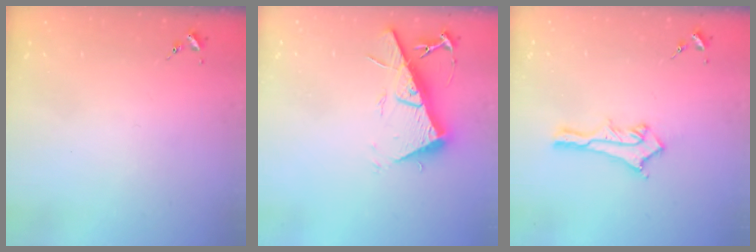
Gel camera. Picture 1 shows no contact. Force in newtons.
{"total": 14.3, "press": 14.3, "slide": 0.4}
{"total": 12.5, "press": 12.5, "slide": 1.2}